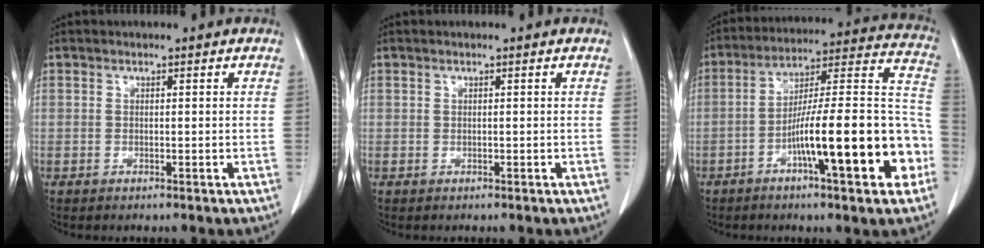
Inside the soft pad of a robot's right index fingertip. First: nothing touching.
{"total": 0.0}
{"total": 20.7, "force": [-7.4, 2.8, 19.2], "torque": [-0.245, 0.024, -0.111]}